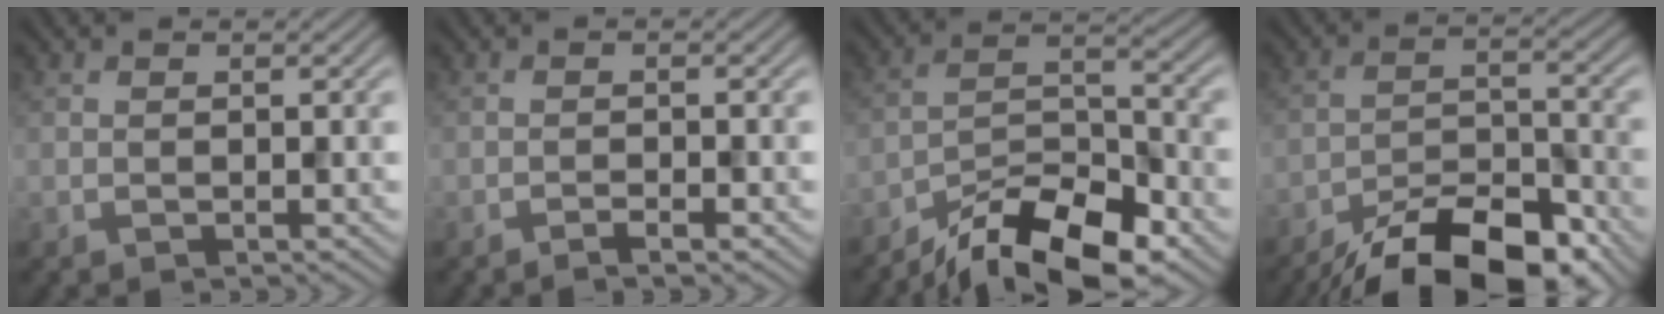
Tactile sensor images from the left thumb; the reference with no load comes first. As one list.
[{"total": 1.5, "force": [-1.1, 0.0, 1.0], "torque": [-0.017, 0.004, -0.021]}, {"total": 13.0, "force": [-10.3, 3.6, 7.0], "torque": [-0.123, 0.000, -0.189]}, {"total": 13.5, "force": [-10.7, 4.4, 7.1], "torque": [-0.114, -0.021, -0.174]}]